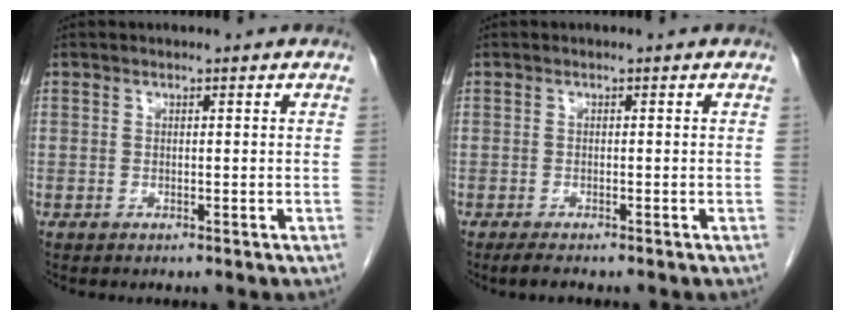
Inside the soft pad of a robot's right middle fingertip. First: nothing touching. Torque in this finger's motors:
{"motor_torque": [0.24, 0.02, -0.02, 0.02]}